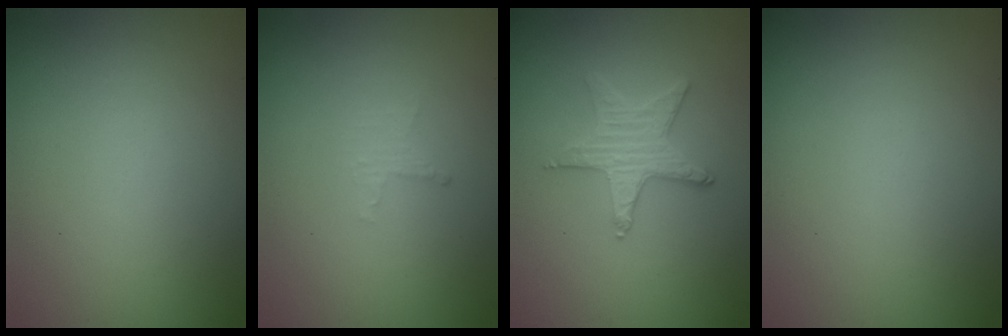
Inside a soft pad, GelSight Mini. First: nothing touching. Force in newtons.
{"total": 0.9, "press": 0.8, "slide": 0.3}
{"total": 2.8, "press": 2.7, "slide": 0.7}
{"total": 0.0}